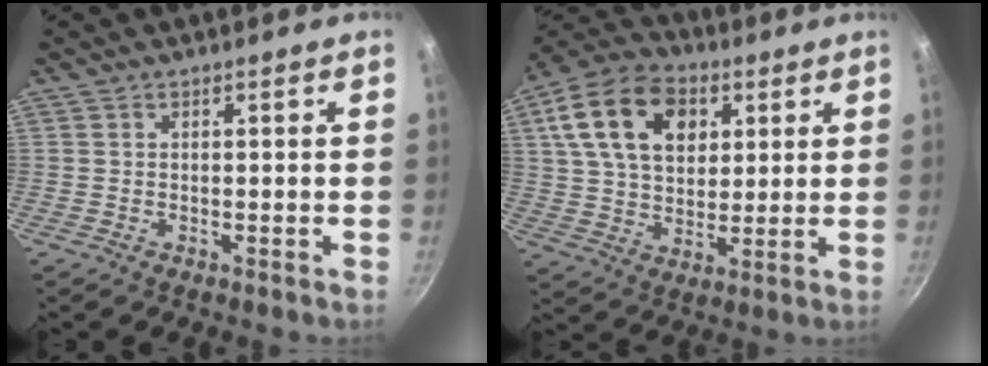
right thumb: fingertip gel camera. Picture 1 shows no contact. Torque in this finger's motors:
{"motor_torque": [-0.13, 3.36, 0.73, -0.42, 0.50]}